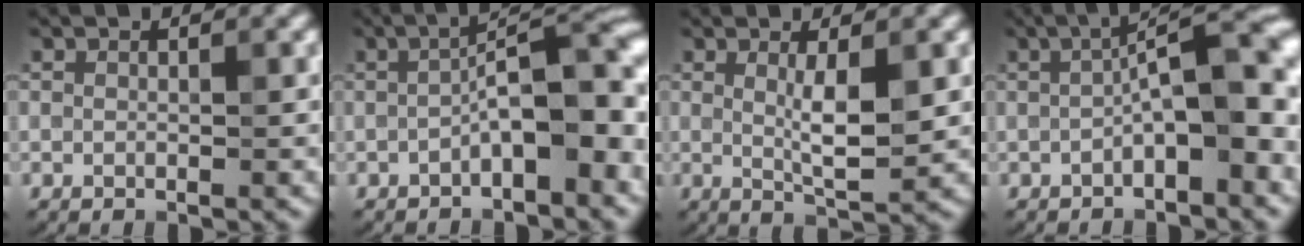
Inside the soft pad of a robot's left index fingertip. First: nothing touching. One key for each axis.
{"total": 7.4, "fx": -1.7, "fy": 2.4, "fz": 6.8, "tx": -0.095, "ty": 0.021, "tz": -0.033}
{"total": 3.6, "fx": 0.6, "fy": 0.7, "fz": 3.5, "tx": -0.060, "ty": -0.009, "tz": 0.014}
{"total": 7.3, "fx": -0.7, "fy": 2.1, "fz": 6.9, "tx": -0.095, "ty": 0.020, "tz": -0.018}